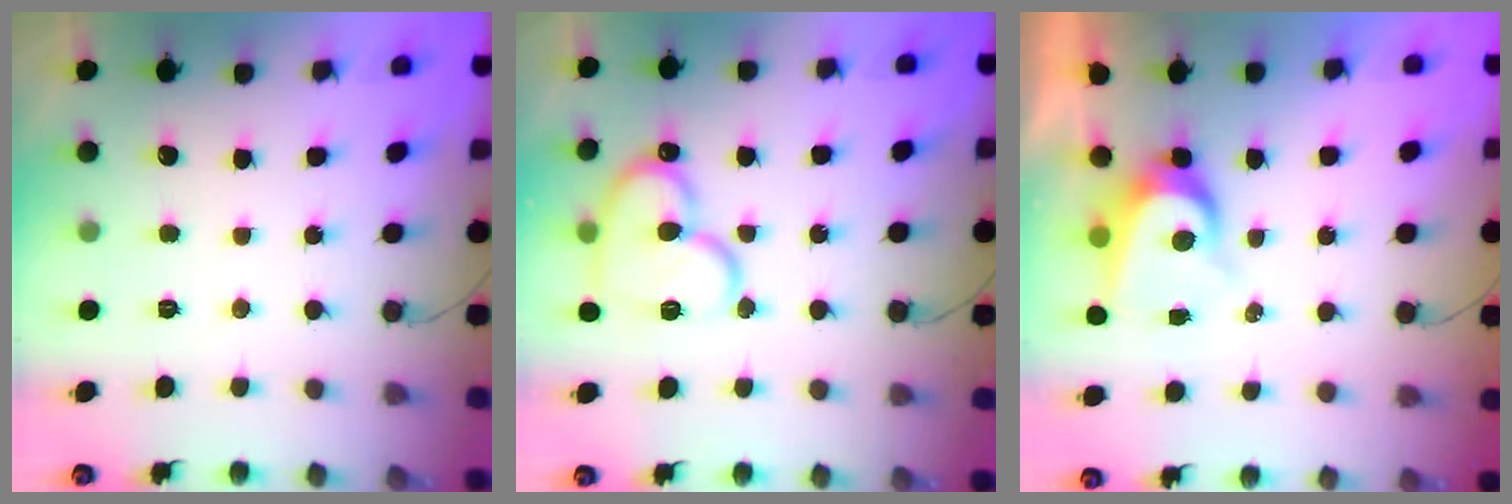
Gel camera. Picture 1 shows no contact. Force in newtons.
{"total": 15.6, "press": 15.5, "slide": 1.8}
{"total": 7.0, "press": 7.0, "slide": 0.7}